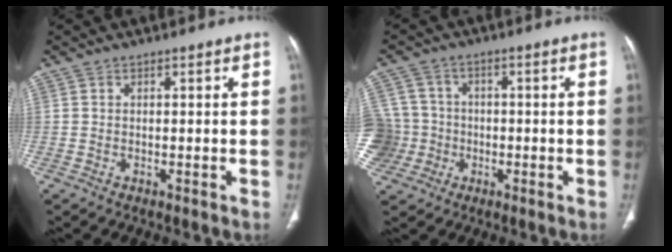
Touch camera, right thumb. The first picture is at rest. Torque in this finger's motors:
{"motor_torque": [-0.10, -0.02, 0.01, 0.32, 0.00]}